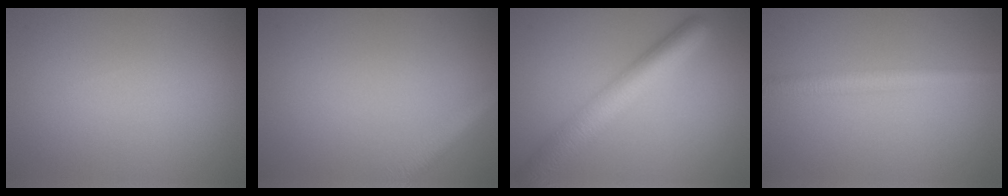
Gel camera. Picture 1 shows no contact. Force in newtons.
{"total": 2.6, "press": 2.6, "slide": 0.2}
{"total": 6.1, "press": 6.1, "slide": 0.3}
{"total": 2.5, "press": 2.5, "slide": 0.1}